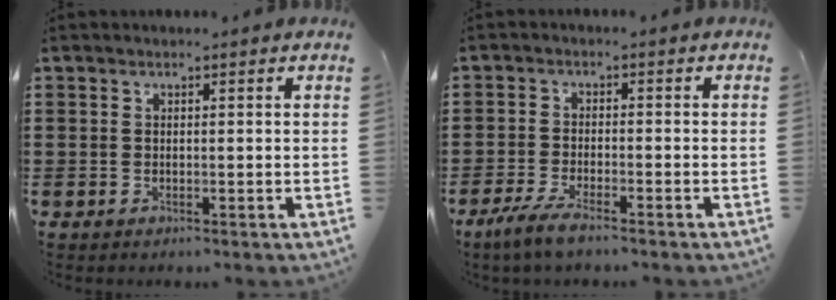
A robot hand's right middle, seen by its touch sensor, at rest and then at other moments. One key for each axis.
{"total": 3.9, "fx": -3.1, "fy": 0.5, "fz": 2.3, "tx": -0.060, "ty": -0.007, "tz": -0.065}